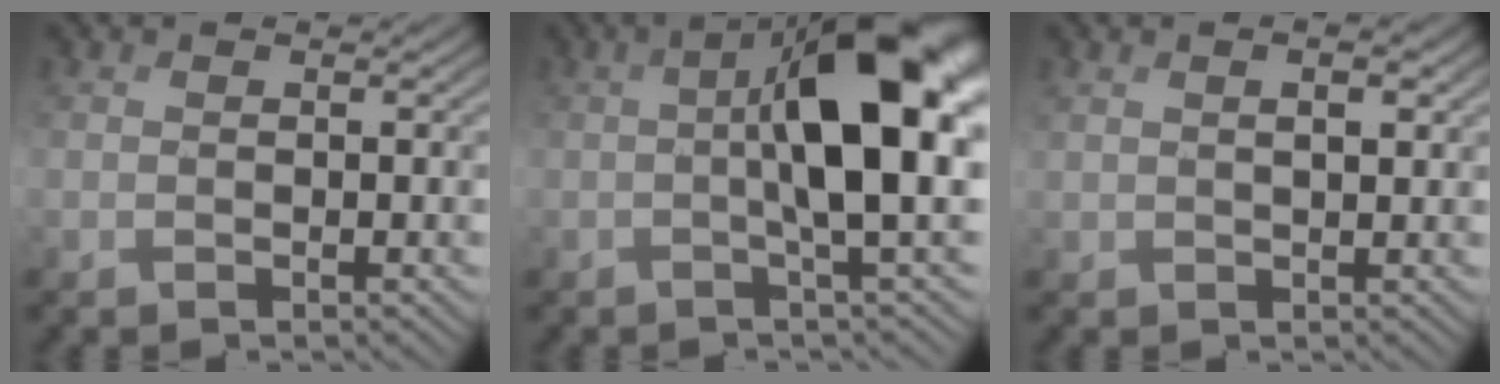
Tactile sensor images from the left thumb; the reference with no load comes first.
{"total": 11.0, "force": [0.8, 3.1, 10.5], "torque": [-0.165, 0.011, 0.007]}
{"total": 2.1, "force": [1.0, 0.7, 1.7], "torque": [-0.025, -0.003, 0.023]}